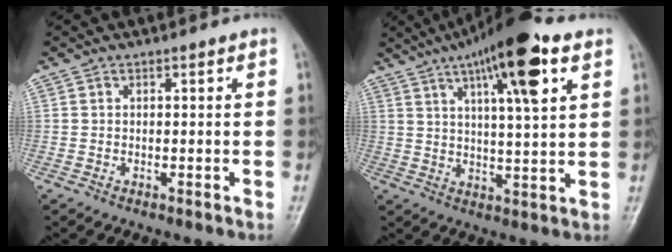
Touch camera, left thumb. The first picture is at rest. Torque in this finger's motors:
{"motor_torque": [0.58, 0.49, 1.78, -1.01, 0.38]}